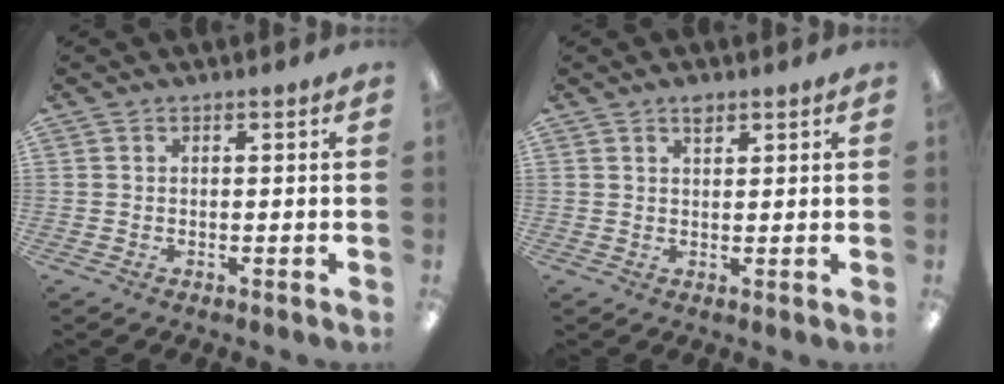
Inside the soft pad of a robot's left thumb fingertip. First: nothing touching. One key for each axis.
{"total": 2.1, "fx": 1.6, "fy": 0.9, "fz": 1.0, "tx": -0.007, "ty": -0.007, "tz": 0.026}